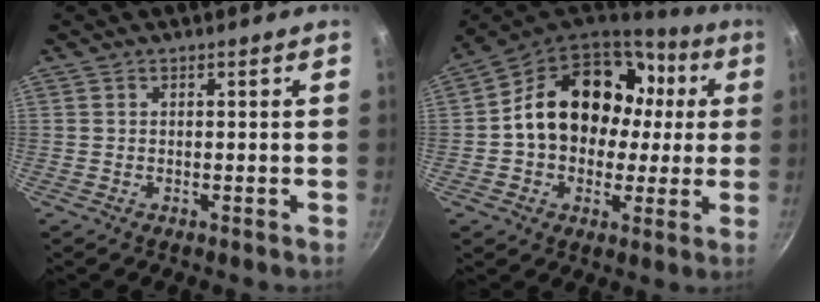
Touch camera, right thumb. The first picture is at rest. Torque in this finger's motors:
{"motor_torque": [1.48, 3.54, 1.48, -0.66, 0.21]}